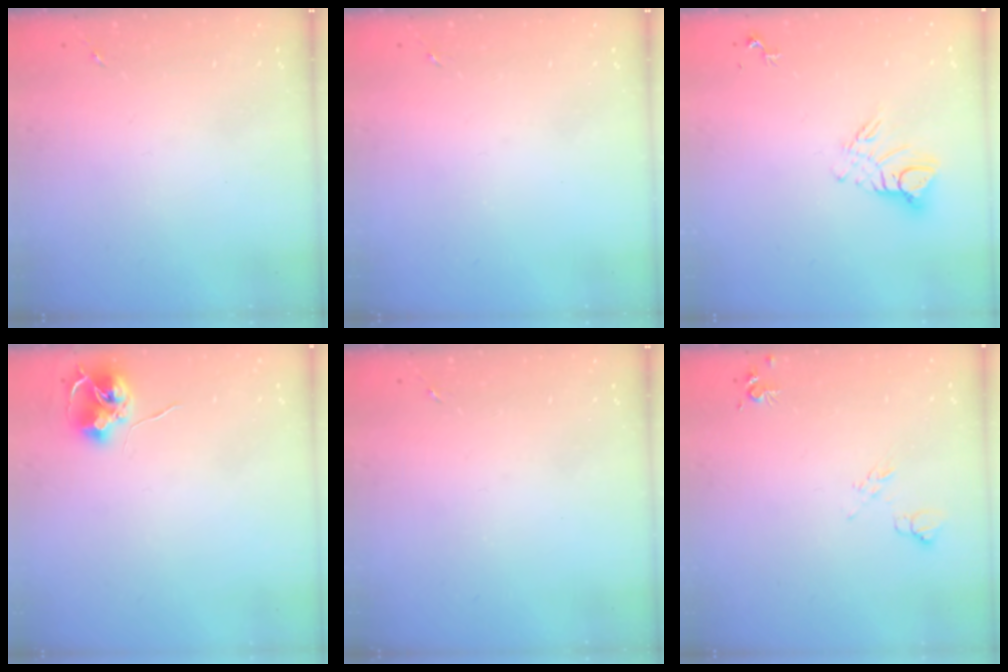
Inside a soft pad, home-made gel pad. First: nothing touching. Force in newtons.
{"total": 0.0}
{"total": 8.7, "press": 8.6, "slide": 0.9}
{"total": 7.9, "press": 7.9, "slide": 0.4}
{"total": 0.0}
{"total": 6.4, "press": 6.3, "slide": 1.1}